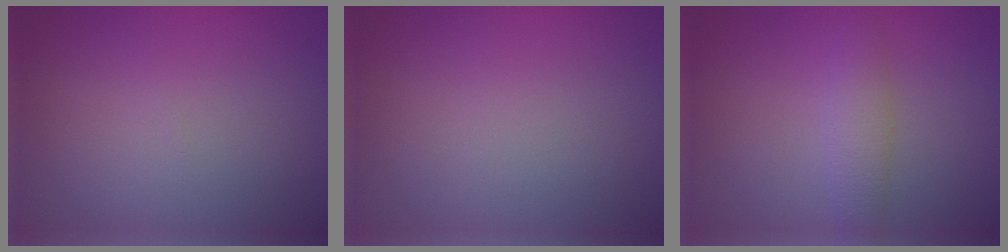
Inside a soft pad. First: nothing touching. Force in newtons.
{"total": 0.0}
{"total": 2.5, "press": 2.5, "slide": 0.1}